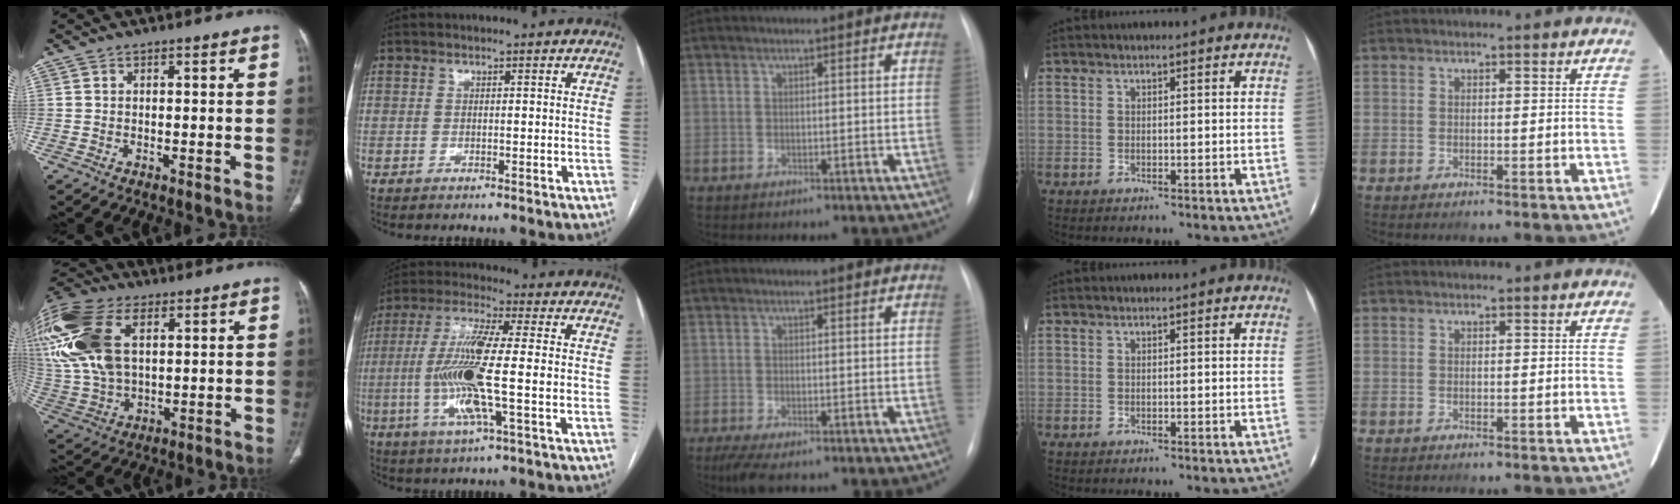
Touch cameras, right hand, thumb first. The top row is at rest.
{"thumb": {"total": 26.4, "force": [9.0, 15.5, 19.4], "torque": [-0.477, 0.016, 0.177]}, "index": {"total": 13.3, "force": [-1.9, 0.8, 13.1], "torque": [-0.268, -0.007, -0.043]}, "middle": {"total": 4.1, "force": [-3.0, 0.8, 2.6], "torque": [-0.051, -0.013, -0.050]}}